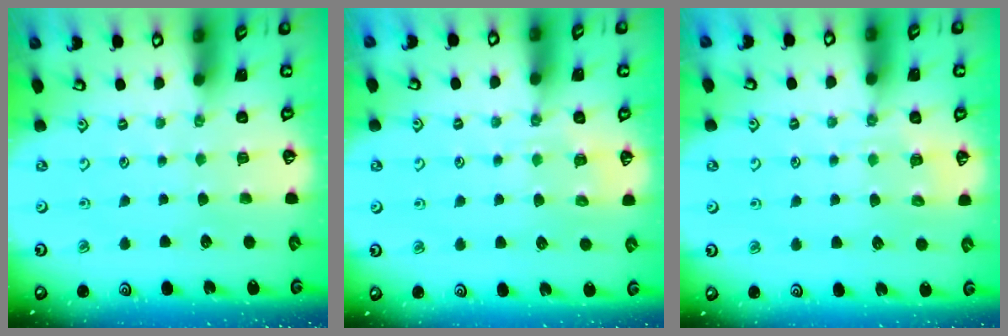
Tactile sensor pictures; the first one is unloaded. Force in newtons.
{"total": 4.5, "press": 4.4, "slide": 0.6}
{"total": 4.5, "press": 4.4, "slide": 0.6}